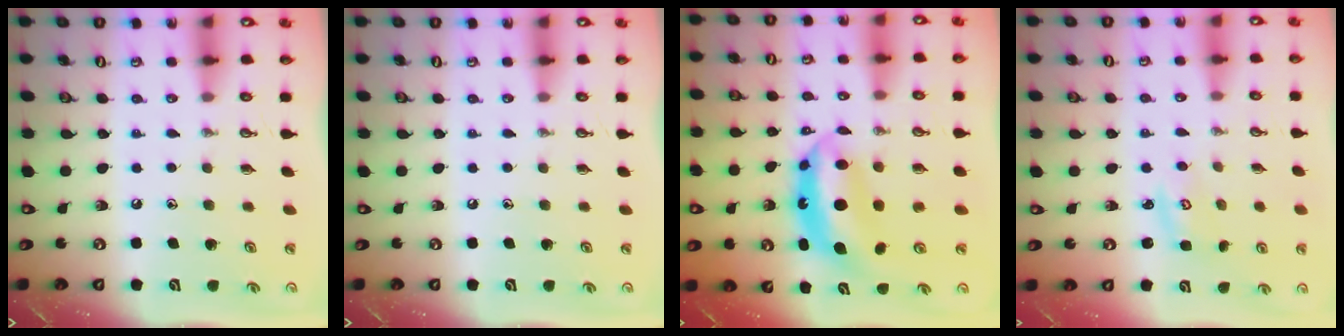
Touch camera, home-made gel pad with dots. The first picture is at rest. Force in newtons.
{"total": 0.0}
{"total": 8.1, "press": 8.1, "slide": 0.7}
{"total": 2.6, "press": 2.5, "slide": 0.3}